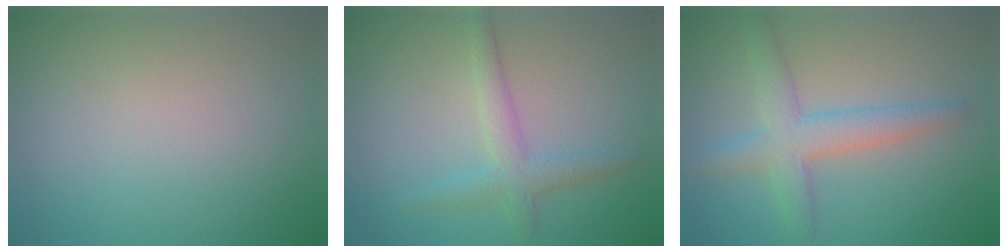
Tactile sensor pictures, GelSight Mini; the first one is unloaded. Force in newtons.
{"total": 2.7, "press": 2.7, "slide": 0.2}
{"total": 4.1, "press": 4.1, "slide": 0.1}